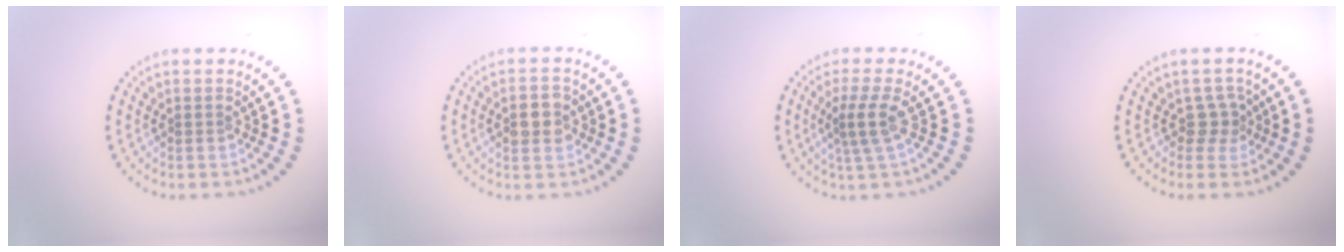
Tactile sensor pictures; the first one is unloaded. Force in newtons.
{"total": 2.6, "press": 2.6, "slide": 0.1}
{"total": 2.8, "press": 2.0, "slide": 1.9}
{"total": 2.0, "press": 1.3, "slide": 1.4}